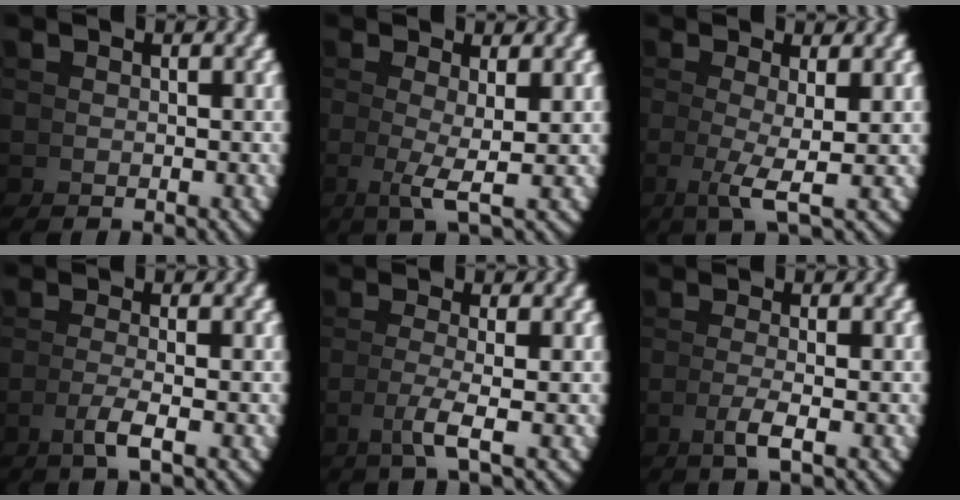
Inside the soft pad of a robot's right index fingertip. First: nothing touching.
{"total": 2.7, "force": [0.3, -0.1, 2.7], "torque": [-0.061, -0.016, 0.012]}
{"total": 3.1, "force": [0.1, 0.1, 3.1], "torque": [-0.070, -0.016, 0.009]}
{"total": 2.2, "force": [-0.7, -1.0, 1.8], "torque": [-0.034, -0.003, -0.009]}
{"total": 2.7, "force": [-0.3, -0.8, 2.5], "torque": [-0.054, -0.007, 0.001]}
{"total": 2.0, "force": [-0.5, -0.9, 1.7], "torque": [-0.032, -0.002, -0.008]}